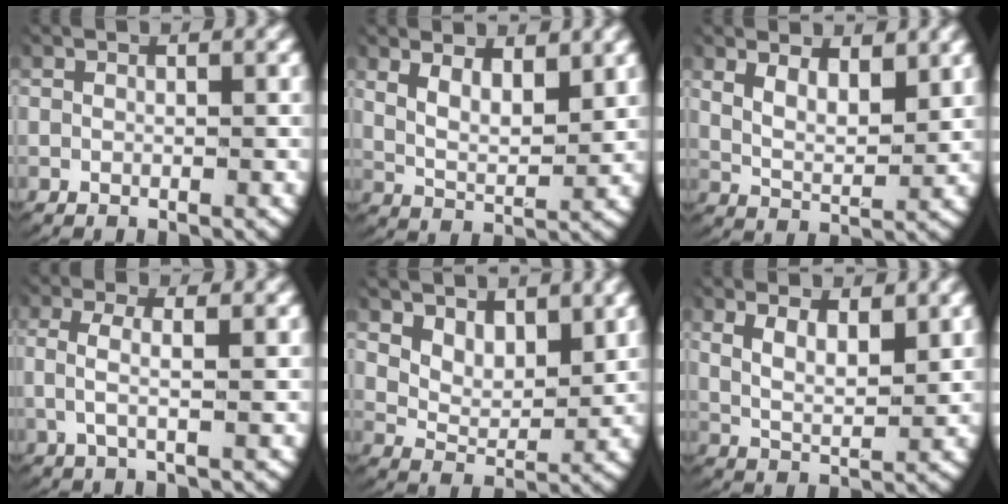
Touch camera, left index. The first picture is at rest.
{"total": 4.6, "force": [1.9, 2.9, 3.0], "torque": [-0.058, -0.013, 0.031]}
{"total": 4.1, "force": [1.9, 2.6, 2.6], "torque": [-0.051, -0.012, 0.032]}
{"total": 3.1, "force": [0.6, 1.1, 2.8], "torque": [-0.071, -0.003, 0.009]}
{"total": 3.9, "force": [2.4, 2.3, 2.1], "torque": [-0.046, -0.013, 0.044]}
{"total": 3.9, "force": [1.6, 2.4, 2.7], "torque": [-0.054, -0.012, 0.028]}